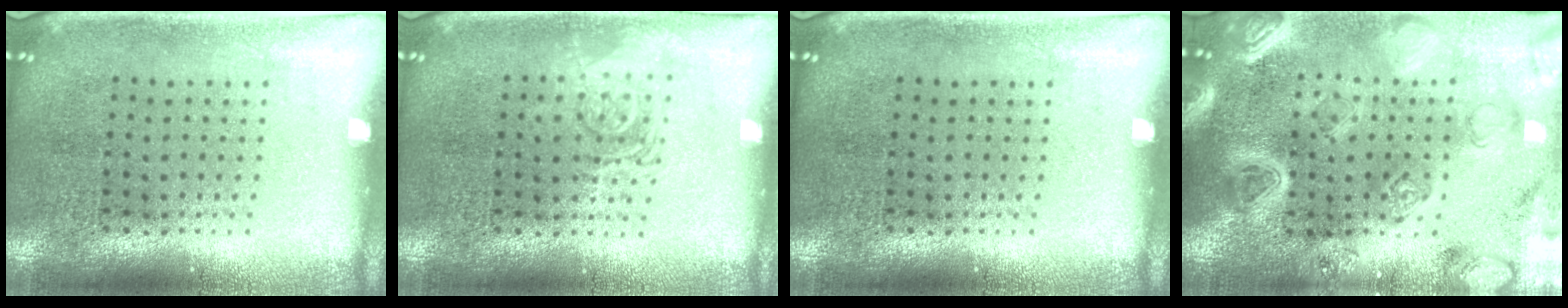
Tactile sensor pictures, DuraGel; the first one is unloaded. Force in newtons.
{"total": 1.2, "press": 1.2, "slide": 0.2}
{"total": 0.0}
{"total": 4.1, "press": 3.7, "slide": 1.9}